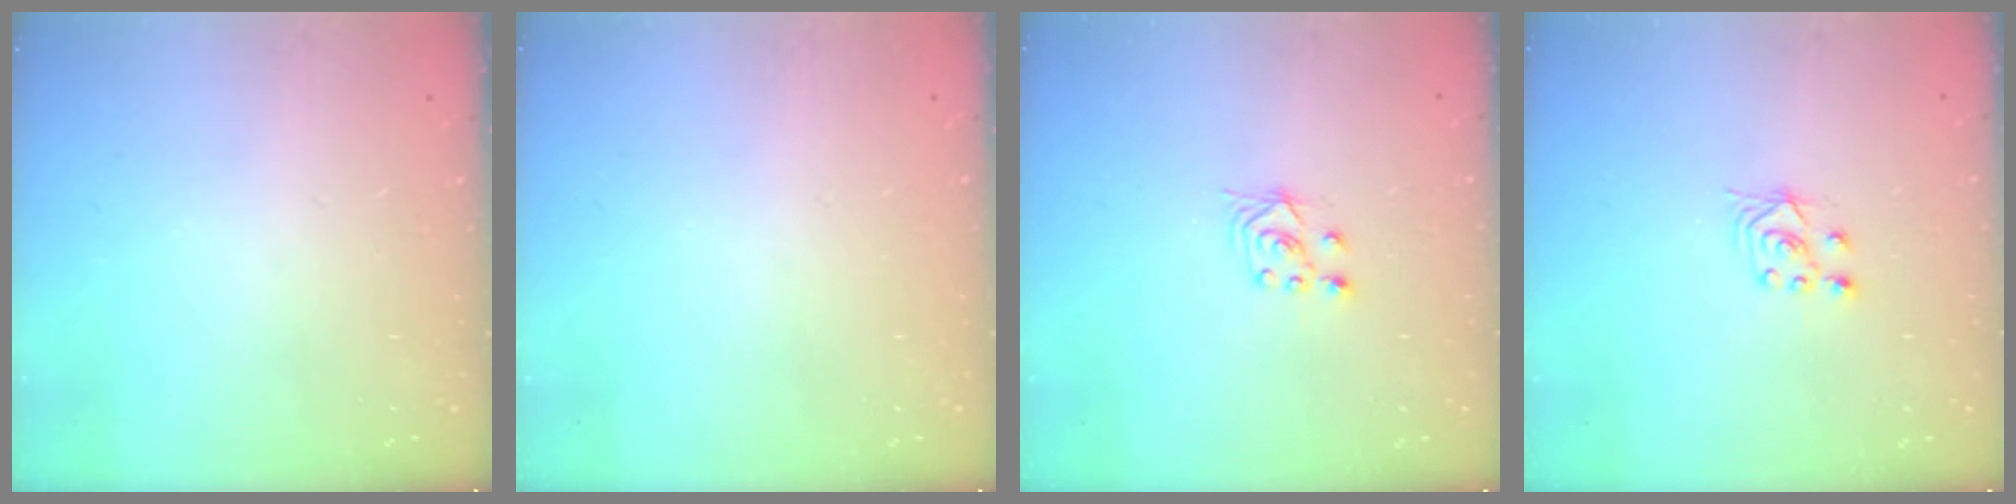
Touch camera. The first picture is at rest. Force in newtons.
{"total": 0.0}
{"total": 3.0, "press": 2.8, "slide": 0.9}
{"total": 3.0, "press": 2.8, "slide": 0.9}